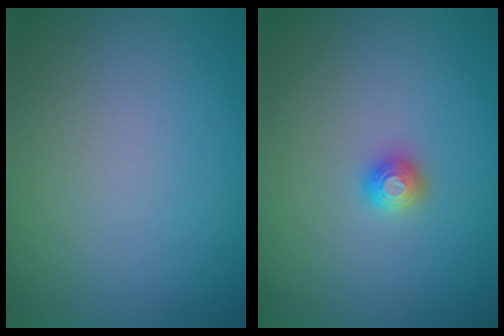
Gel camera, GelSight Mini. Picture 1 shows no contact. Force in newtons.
{"total": 1.2, "press": 1.2, "slide": 0.2}